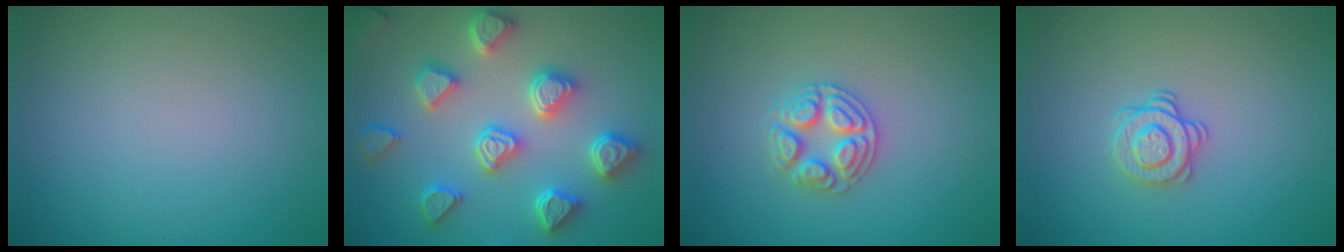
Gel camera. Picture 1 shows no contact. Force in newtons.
{"total": 6.5, "press": 6.0, "slide": 2.4}
{"total": 3.0, "press": 2.9, "slide": 0.4}
{"total": 2.1, "press": 1.7, "slide": 1.2}